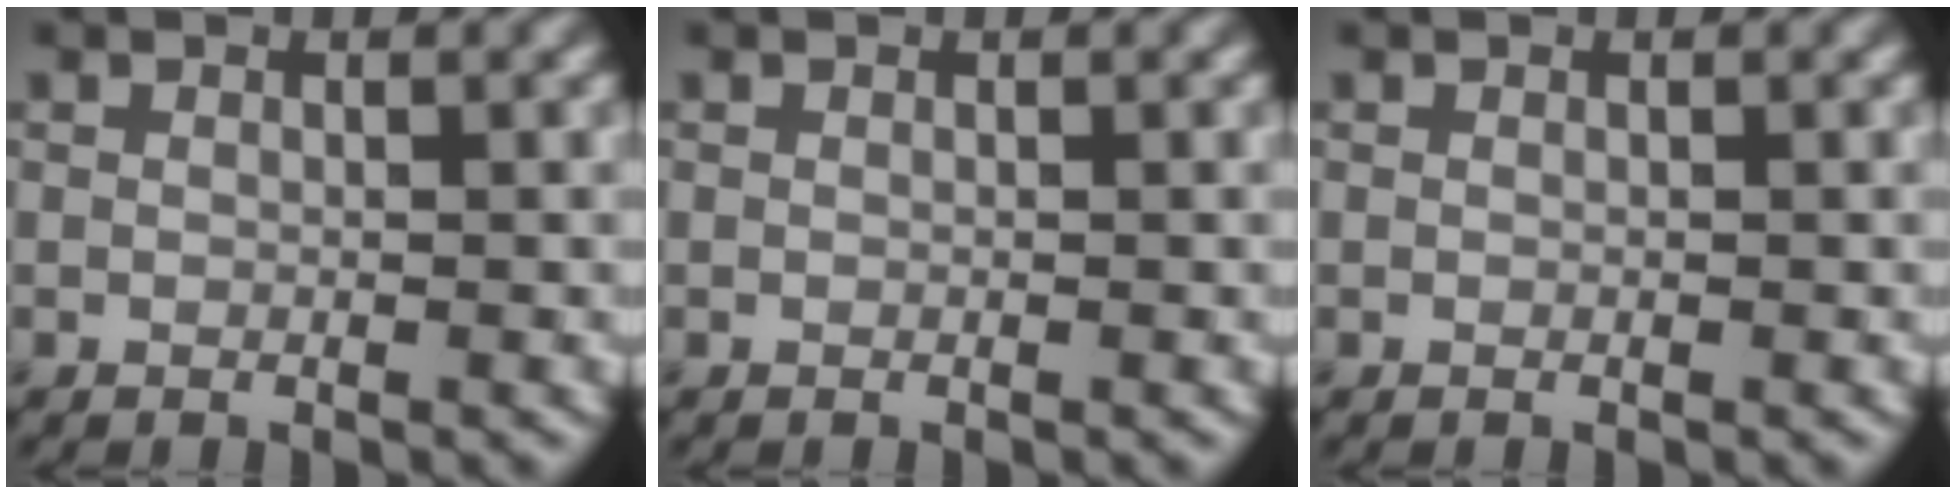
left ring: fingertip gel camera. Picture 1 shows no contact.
{"total": 0.0}
{"total": 0.0}